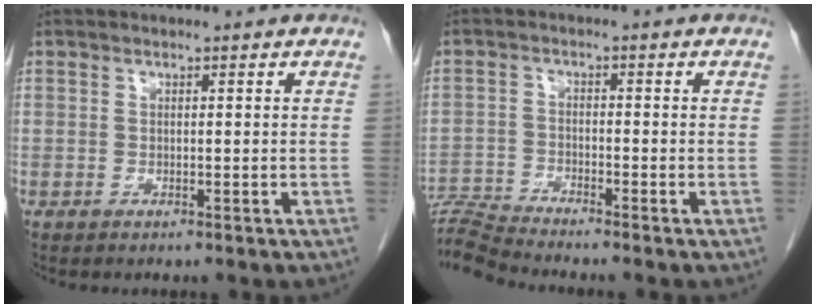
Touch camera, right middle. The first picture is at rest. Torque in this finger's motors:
{"motor_torque": [-0.30, -0.26, -0.07, -0.01]}